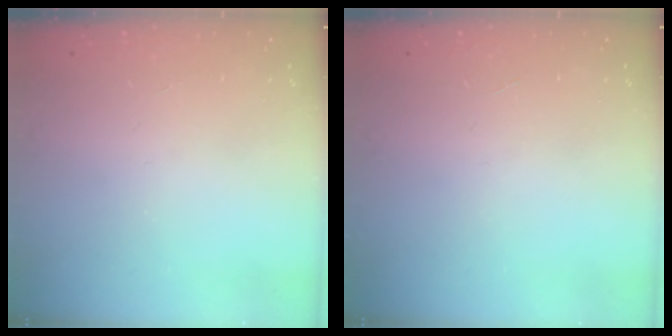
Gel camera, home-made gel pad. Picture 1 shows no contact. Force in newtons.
{"total": 0.0}